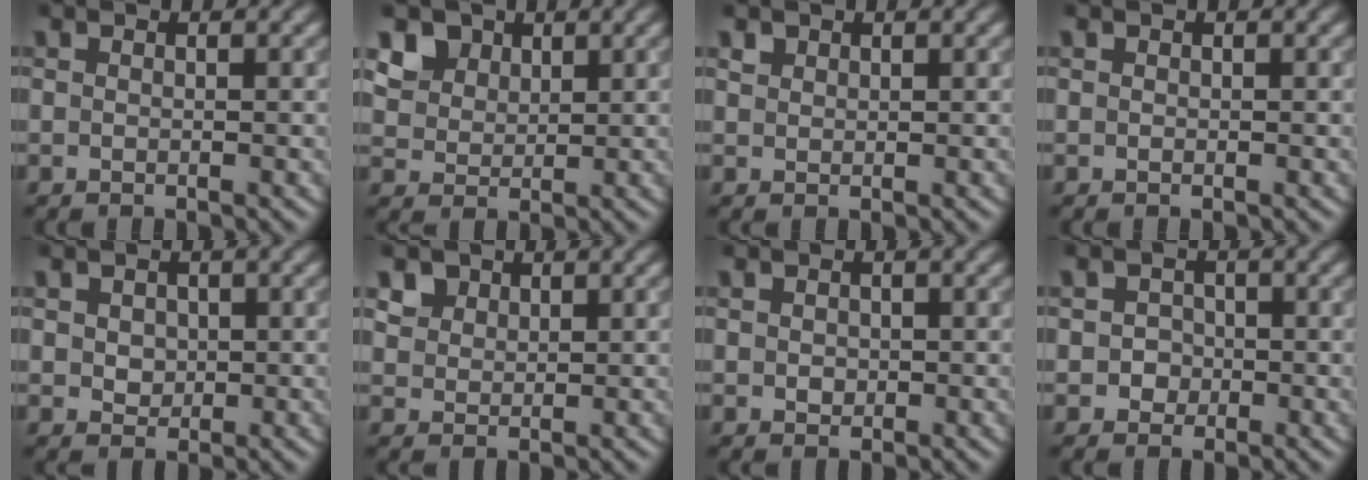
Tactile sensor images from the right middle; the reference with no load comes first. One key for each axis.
{"total": 5.2, "fx": 3.1, "fy": 3.7, "fz": 2.0, "tx": -0.066, "ty": -0.004, "tz": 0.066}
{"total": 0.9, "fx": 0.6, "fy": 0.5, "fz": 0.1, "tx": -0.003, "ty": 0.000, "tz": 0.014}
{"total": 0.0}
{"total": 1.6, "fx": 0.3, "fy": 1.4, "fz": 0.8, "tx": -0.013, "ty": 0.000, "tz": 0.008}
{"total": 2.9, "fx": 1.8, "fy": 2.1, "fz": 1.0, "tx": -0.032, "ty": -0.002, "tz": 0.041}
{"total": 0.8, "fx": 0.1, "fy": 0.8, "fz": 0.4, "tx": -0.007, "ty": -0.003, "tz": 0.001}
{"total": 1.6, "fx": -0.3, "fy": 1.6, "fz": 0.3, "tx": 0.018, "ty": 0.000, "tz": -0.008}